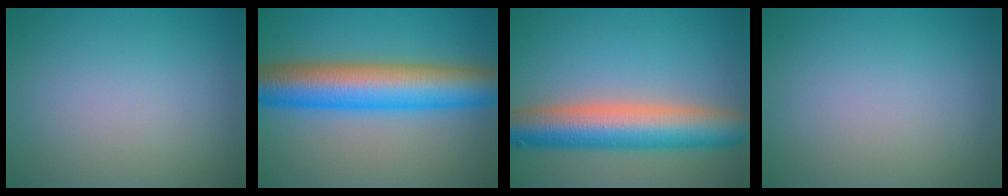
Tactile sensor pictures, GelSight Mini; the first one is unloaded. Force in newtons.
{"total": 10.5, "press": 10.4, "slide": 0.1}
{"total": 8.8, "press": 8.8, "slide": 0.3}
{"total": 0.0}